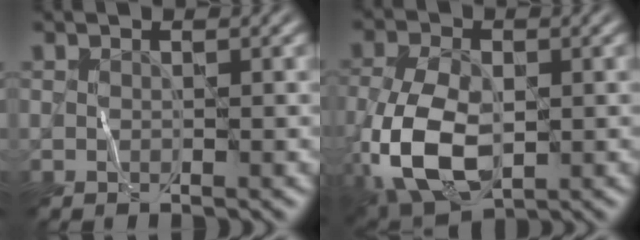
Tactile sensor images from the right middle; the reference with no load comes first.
{"total": 9.3, "force": [-2.3, 5.4, 7.2], "torque": [-0.169, -0.018, -0.046]}